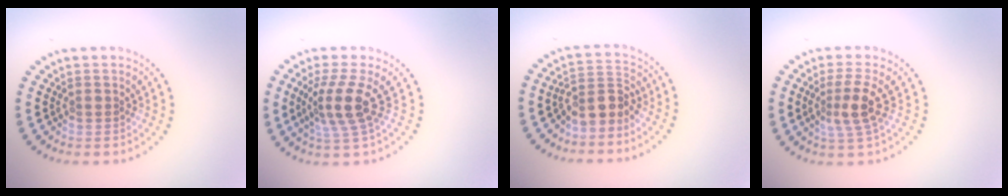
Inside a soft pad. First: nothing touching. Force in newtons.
{"total": 3.5, "press": 2.9, "slide": 2.1}
{"total": 2.9, "press": 2.3, "slide": 1.7}
{"total": 2.8, "press": 2.4, "slide": 1.5}